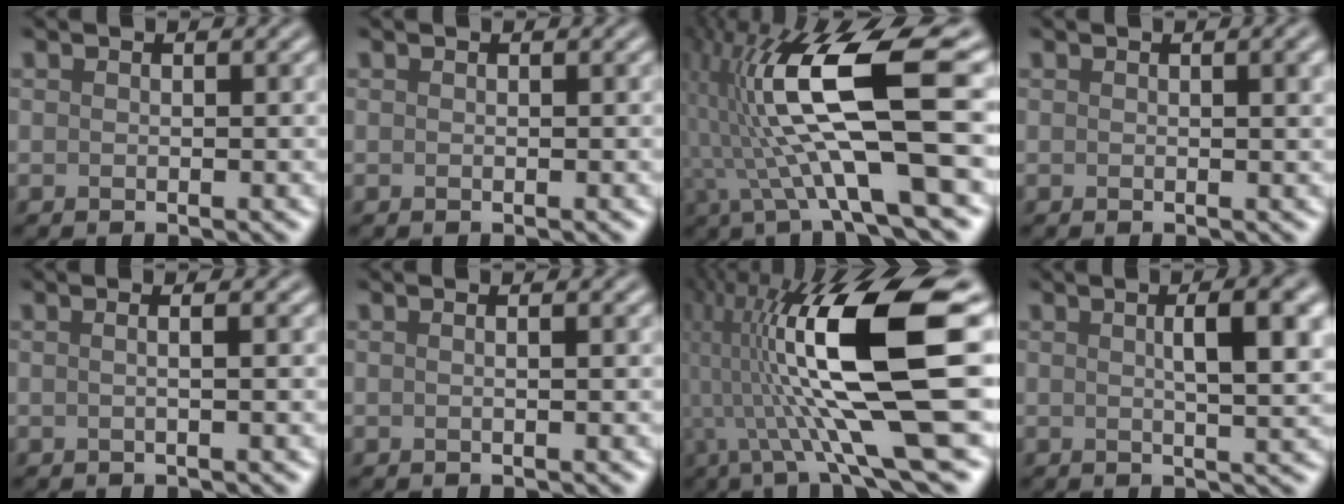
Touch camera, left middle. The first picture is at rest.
{"total": 0.0}
{"total": 12.4, "force": [0.2, 2.8, 12.0], "torque": [-0.231, 0.018, 0.010]}
{"total": 2.3, "force": [0.6, 0.8, 2.1], "torque": [-0.016, 0.009, 0.008]}
{"total": 2.5, "force": [0.6, 1.3, 2.1], "torque": [-0.008, 0.011, -0.022]}
{"total": 1.6, "force": [0.4, 0.9, 1.3], "torque": [0.001, 0.000, -0.016]}
{"total": 14.8, "force": [1.4, 3.6, 14.3], "torque": [-0.262, 0.007, 0.029]}
{"total": 5.7, "force": [1.3, 1.4, 5.4], "torque": [-0.060, 0.014, 0.020]}